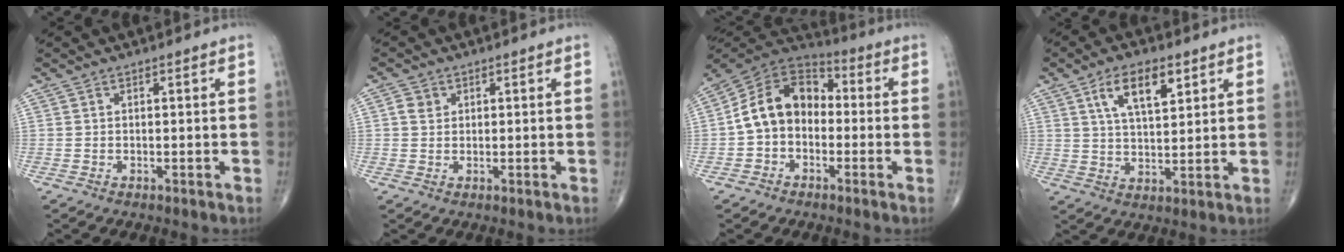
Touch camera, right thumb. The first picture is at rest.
{"total": 2.3, "force": [0.7, 2.0, 1.0], "torque": [-0.011, 0.000, 0.011]}
{"total": 12.6, "force": [-1.2, 9.4, 8.3], "torque": [-0.124, 0.044, -0.040]}
{"total": 9.3, "force": [4.4, 4.1, 7.1], "torque": [-0.108, -0.019, 0.081]}